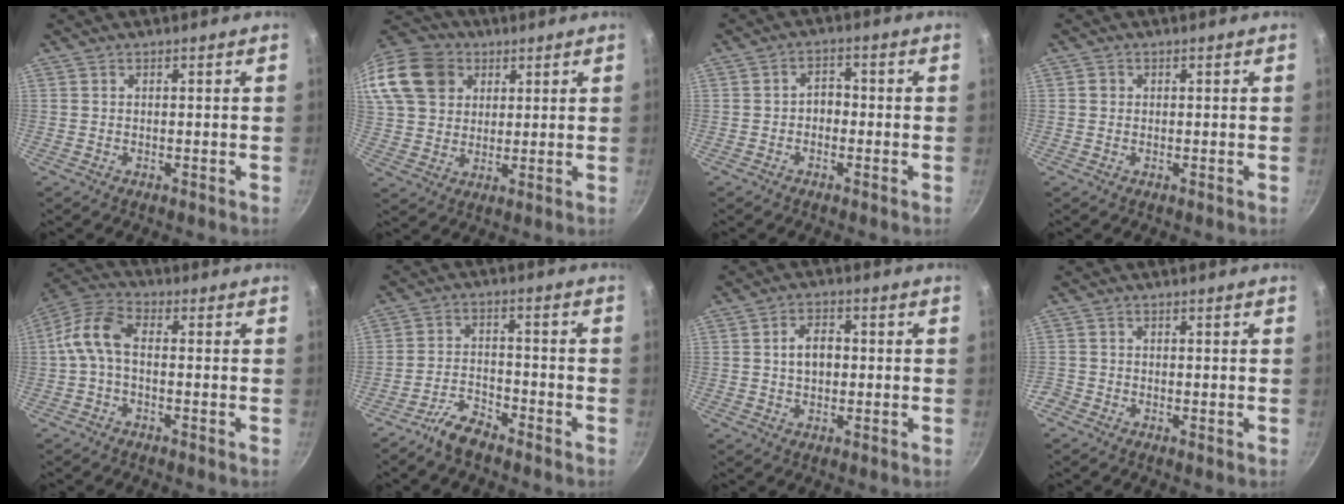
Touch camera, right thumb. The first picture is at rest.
{"total": 20.5, "force": [8.0, 16.0, 10.1], "torque": [-0.226, 0.027, 0.148]}
{"total": 2.9, "force": [-0.8, 2.1, 1.7], "torque": [-0.009, 0.014, -0.017]}
{"total": 1.0, "force": [0.1, 0.9, 0.3], "torque": [-0.003, 0.003, -0.001]}
{"total": 7.9, "force": [-0.7, 4.3, 6.6], "torque": [-0.145, 0.033, -0.030]}
{"total": 5.9, "force": [-4.8, 1.9, 2.7], "torque": [-0.051, 0.038, -0.097]}
{"total": 5.2, "force": [0.2, 3.5, 3.8], "torque": [-0.046, 0.012, 0.000]}
{"total": 1.4, "force": [-0.8, 1.1, 0.5], "torque": [-0.015, 0.002, -0.020]}